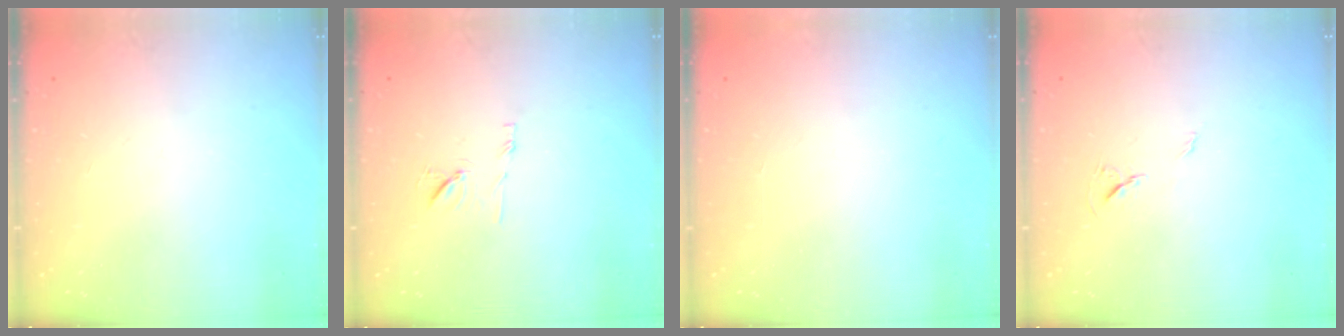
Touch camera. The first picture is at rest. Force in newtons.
{"total": 7.5, "press": 7.4, "slide": 0.6}
{"total": 1.5, "press": 1.5, "slide": 0.1}
{"total": 5.8, "press": 5.4, "slide": 2.2}